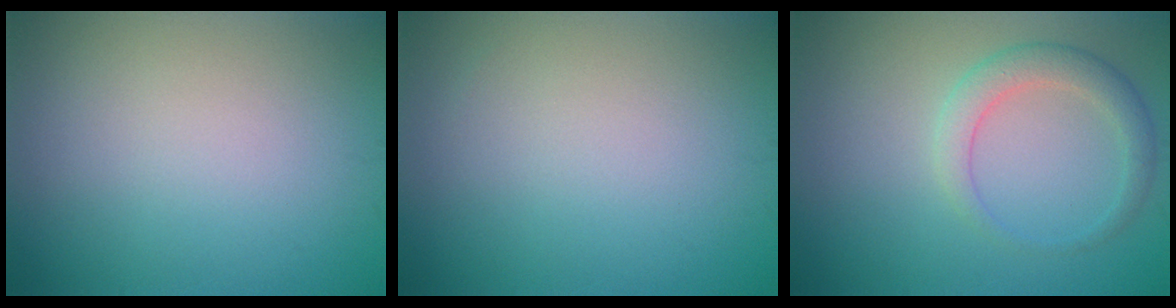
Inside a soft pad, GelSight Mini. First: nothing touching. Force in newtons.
{"total": 0.0}
{"total": 2.8, "press": 2.8, "slide": 0.3}